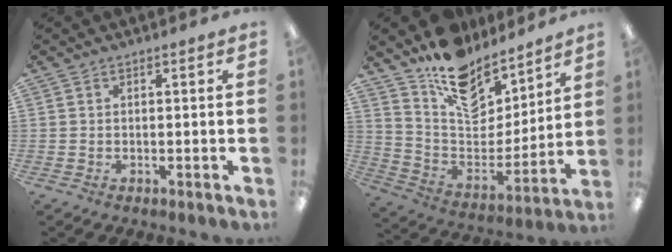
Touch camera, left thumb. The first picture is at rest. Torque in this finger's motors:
{"motor_torque": [2.20, 0.87, 1.39, -1.38, 0.38]}